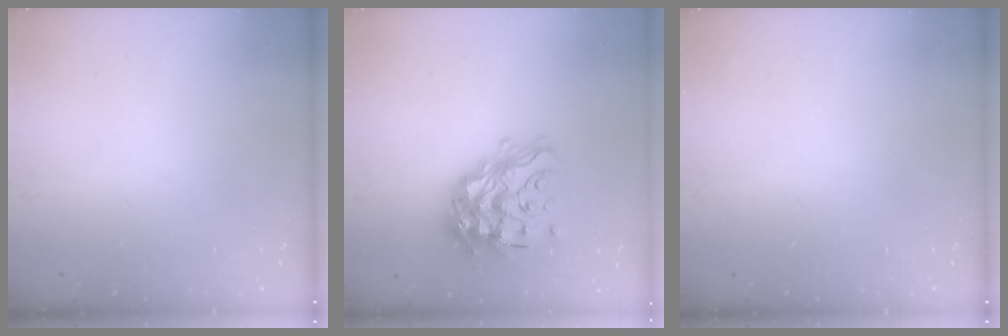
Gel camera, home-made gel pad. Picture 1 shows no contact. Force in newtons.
{"total": 19.5, "press": 19.5, "slide": 1.4}
{"total": 0.0}